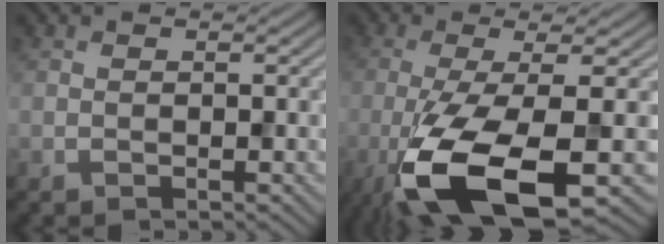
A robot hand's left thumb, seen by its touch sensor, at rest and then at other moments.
{"total": 12.9, "force": [-5.4, 3.5, 11.2], "torque": [-0.226, -0.025, -0.102]}